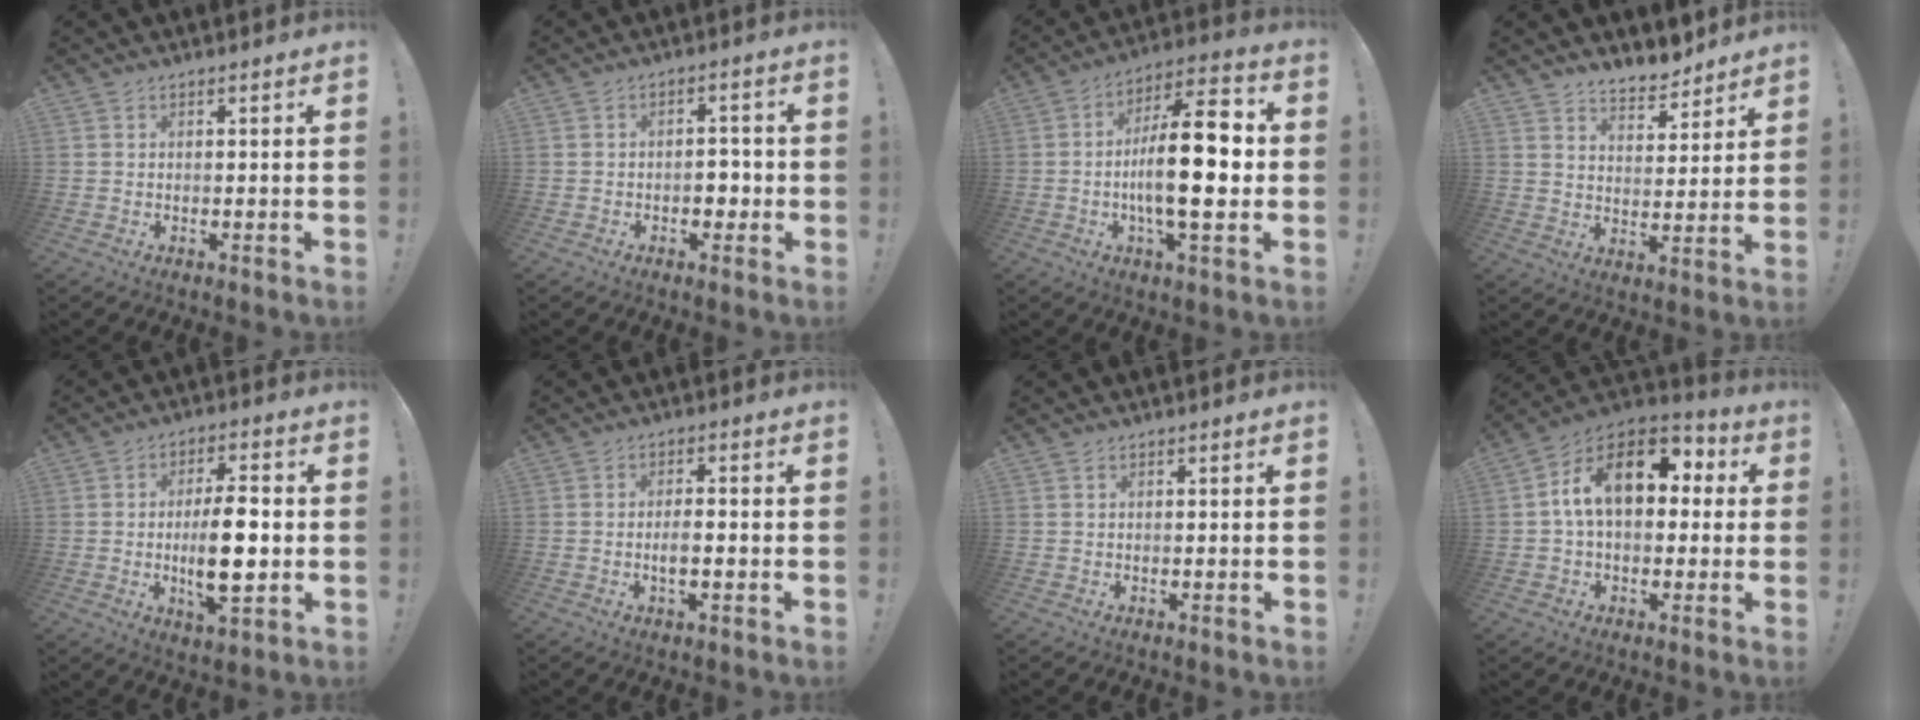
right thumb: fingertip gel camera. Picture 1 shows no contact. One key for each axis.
{"total": 4.7, "fx": -1.3, "fy": 3.4, "fz": 2.9, "tx": -0.034, "ty": 0.010, "tz": -0.024}
{"total": 19.9, "fx": -1.3, "fy": 6.4, "fz": 18.8, "tx": -0.301, "ty": 0.000, "tz": -0.026}
{"total": 6.6, "fx": 6.0, "fy": 2.4, "fz": 1.5, "tx": -0.007, "ty": -0.056, "tz": 0.108}
{"total": 12.3, "fx": -1.4, "fy": 6.9, "fz": 10.1, "tx": -0.171, "ty": 0.008, "tz": -0.026}
{"total": 3.8, "fx": -1.1, "fy": 1.2, "fz": 3.4, "tx": -0.056, "ty": 0.004, "tz": -0.018}
{"total": 0.0}
{"total": 16.8, "fx": 4.1, "fy": 10.2, "fz": 12.8, "tx": -0.210, "ty": 0.007, "tz": 0.069}